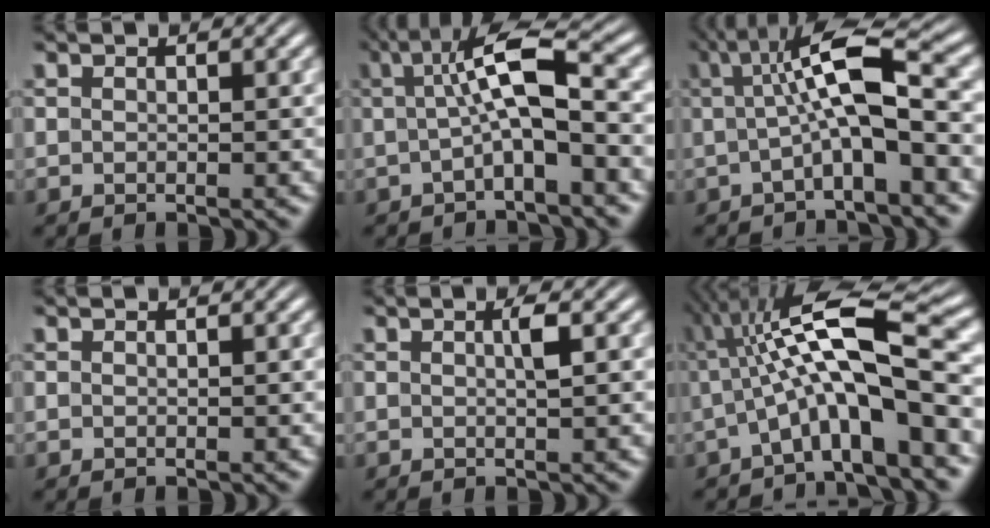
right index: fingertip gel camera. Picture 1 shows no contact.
{"total": 6.5, "force": [0.3, 2.0, 6.2], "torque": [-0.096, 0.009, 0.000]}
{"total": 7.0, "force": [0.7, 1.8, 6.7], "torque": [-0.108, 0.012, 0.007]}
{"total": 0.0}
{"total": 1.2, "force": [0.1, -0.2, 1.2], "torque": [-0.019, -0.001, 0.001]}
{"total": 9.4, "force": [0.9, 3.5, 8.7], "torque": [-0.146, 0.010, 0.014]}